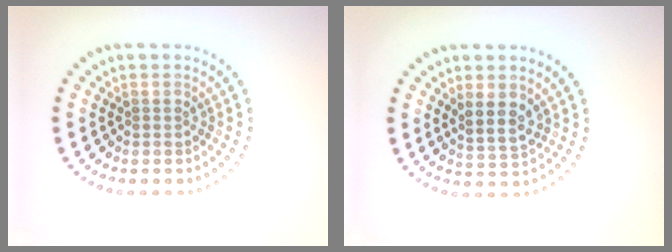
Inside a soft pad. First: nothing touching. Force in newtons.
{"total": 2.4, "press": 2.2, "slide": 1.0}